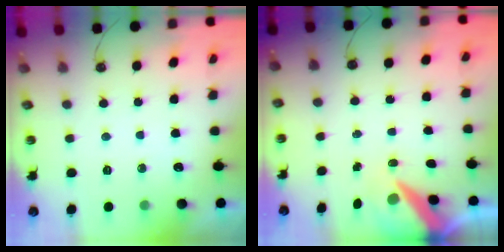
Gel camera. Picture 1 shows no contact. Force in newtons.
{"total": 9.0, "press": 9.0, "slide": 0.8}